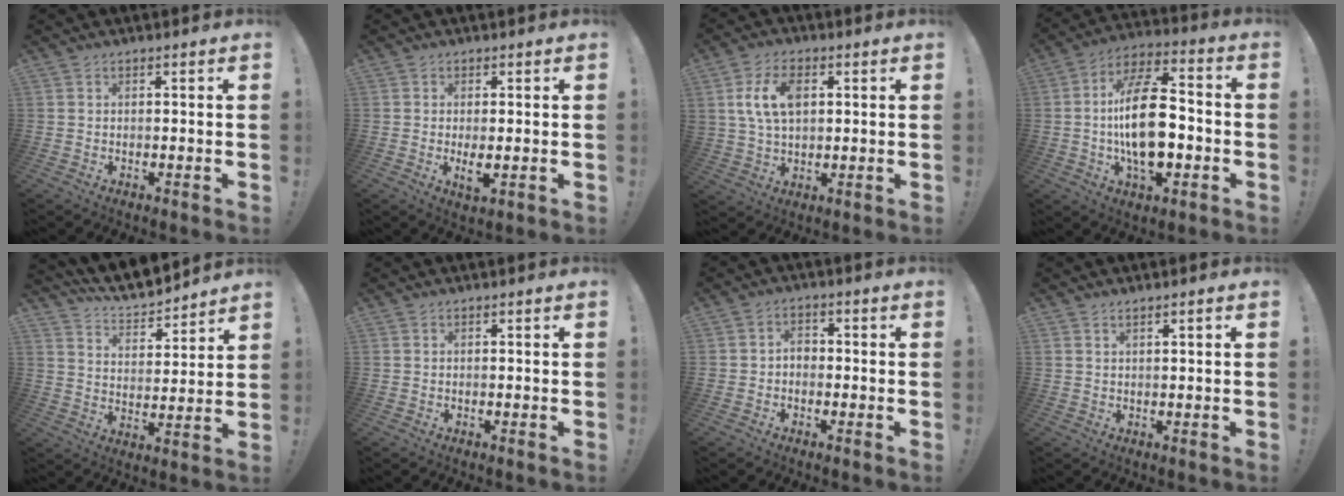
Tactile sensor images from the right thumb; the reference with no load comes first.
{"total": 3.6, "force": [0.1, 1.3, 3.4], "torque": [-0.056, -0.006, 0.001]}
{"total": 10.8, "force": [2.8, 7.0, 7.7], "torque": [-0.144, 0.008, 0.053]}
{"total": 19.8, "force": [-2.4, 10.4, 16.7], "torque": [-0.308, 0.007, -0.045]}
{"total": 9.7, "force": [9.1, 2.5, 2.3], "torque": [-0.062, -0.076, 0.166]}
{"total": 0.0}
{"total": 3.2, "force": [-1.2, 2.3, 1.8], "torque": [-0.035, 0.009, -0.022]}
{"total": 1.4, "force": [0.8, 0.2, 1.2], "torque": [-0.028, 0.003, 0.014]}